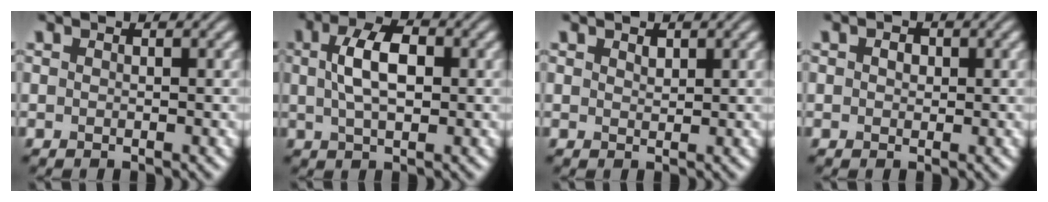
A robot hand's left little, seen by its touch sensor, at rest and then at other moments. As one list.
[{"total": 4.9, "force": [0.8, 2.4, 4.1], "torque": [-0.081, 0.008, 0.011]}, {"total": 0.9, "force": [0.6, 0.5, 0.4], "torque": [-0.009, -0.001, 0.012]}, {"total": 1.2, "force": [0.2, 0.9, 0.7], "torque": [-0.011, 0.001, 0.000]}]